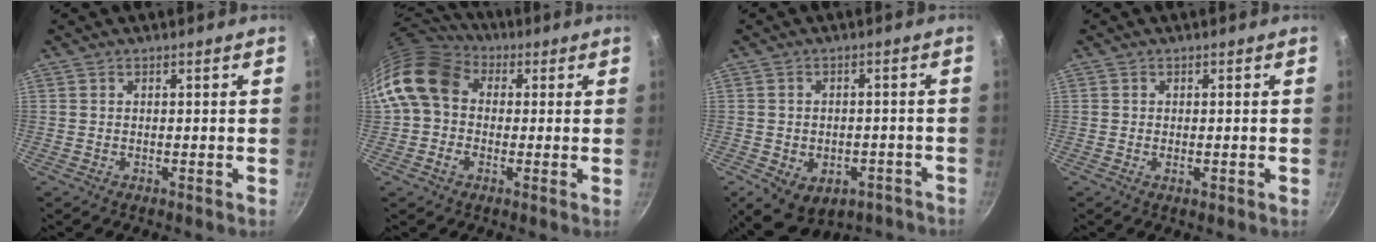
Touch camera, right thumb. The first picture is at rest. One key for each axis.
{"total": 13.8, "fx": 1.6, "fy": 11.0, "fz": 8.3, "tx": -0.153, "ty": 0.024, "tz": 0.013}
{"total": 11.0, "fx": -5.3, "fy": 7.5, "fz": 6.0, "tx": -0.073, "ty": 0.017, "tz": -0.054}
{"total": 1.3, "fx": -0.3, "fy": 0.6, "fz": 1.1, "tx": -0.018, "ty": -0.001, "tz": -0.005}